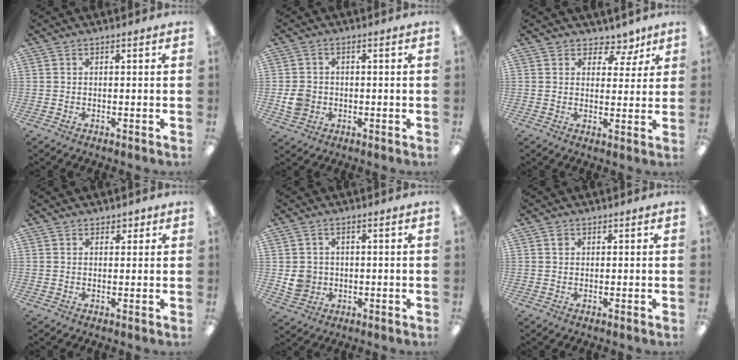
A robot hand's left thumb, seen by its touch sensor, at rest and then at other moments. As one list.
[{"total": 4.4, "force": [-0.7, 3.8, 2.0], "torque": [-0.025, 0.000, -0.014]}, {"total": 5.5, "force": [3.9, 3.5, 1.7], "torque": [-0.010, -0.027, 0.065]}, {"total": 1.8, "force": [1.2, 1.2, 0.3], "torque": [0.002, -0.001, 0.020]}, {"total": 4.6, "force": [0.5, 4.3, 1.6], "torque": [-0.017, 0.004, 0.011]}, {"total": 0.9, "force": [0.6, 0.7, 0.1], "torque": [-0.003, 0.001, 0.011]}]